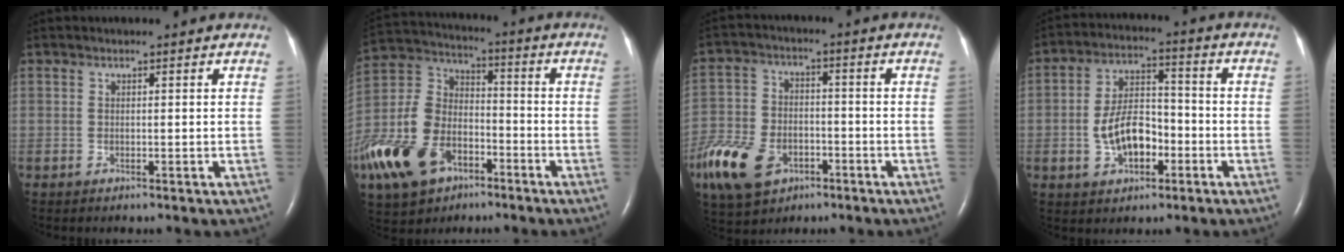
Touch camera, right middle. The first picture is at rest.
{"total": 18.7, "force": [-9.5, 11.6, 11.2], "torque": [-0.278, -0.003, -0.173]}
{"total": 17.9, "force": [-9.0, 11.4, 10.5], "torque": [-0.278, -0.013, -0.157]}
{"total": 8.8, "force": [-2.5, 4.8, 6.9], "torque": [-0.141, 0.019, -0.042]}